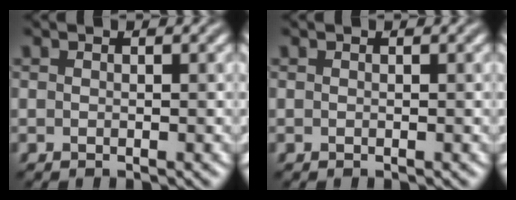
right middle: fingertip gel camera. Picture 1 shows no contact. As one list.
[{"total": 0.0}]